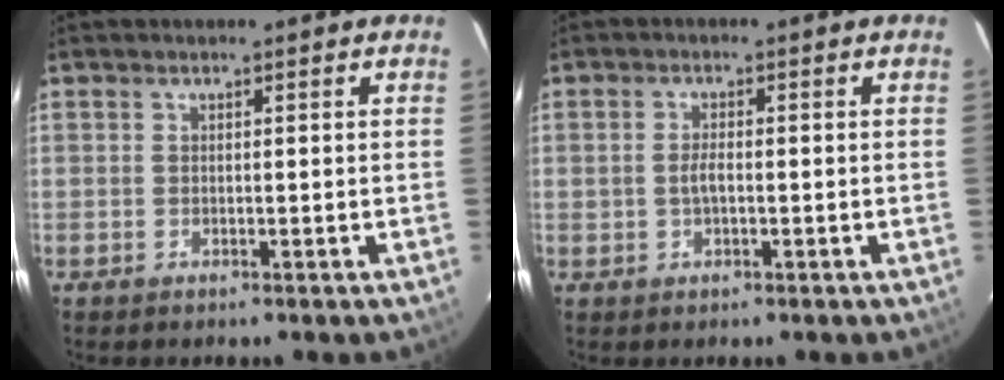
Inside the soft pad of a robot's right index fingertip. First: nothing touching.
{"total": 2.2, "force": [-0.4, 1.1, 1.9], "torque": [-0.039, 0.002, -0.006]}